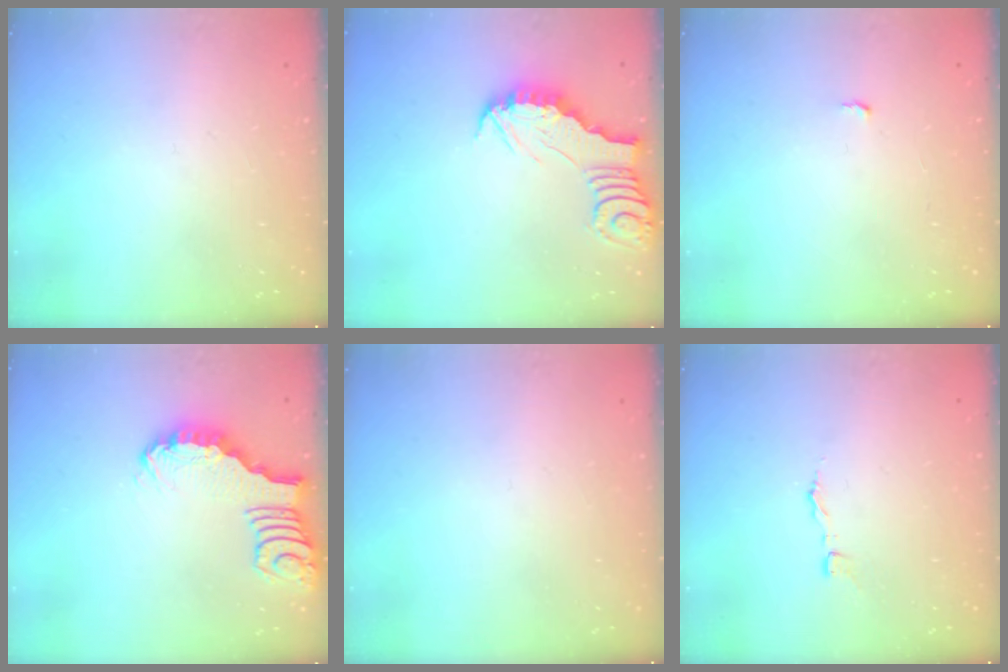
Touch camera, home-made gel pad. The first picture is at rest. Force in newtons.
{"total": 2.7, "press": 2.7, "slide": 0.2}
{"total": 2.7, "press": 2.7, "slide": 0.2}
{"total": 2.7, "press": 2.7, "slide": 0.4}
{"total": 0.0}
{"total": 2.9, "press": 2.9, "slide": 0.3}